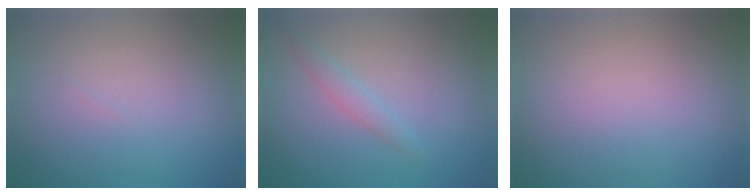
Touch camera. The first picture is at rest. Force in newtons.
{"total": 1.5, "press": 1.5, "slide": 0.1}
{"total": 0.0}